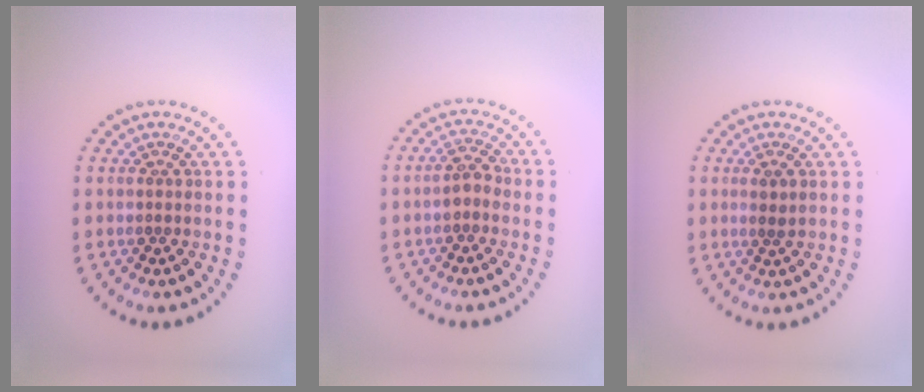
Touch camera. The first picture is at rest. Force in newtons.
{"total": 1.9, "press": 1.7, "slide": 0.7}
{"total": 0.9, "press": 0.6, "slide": 0.7}